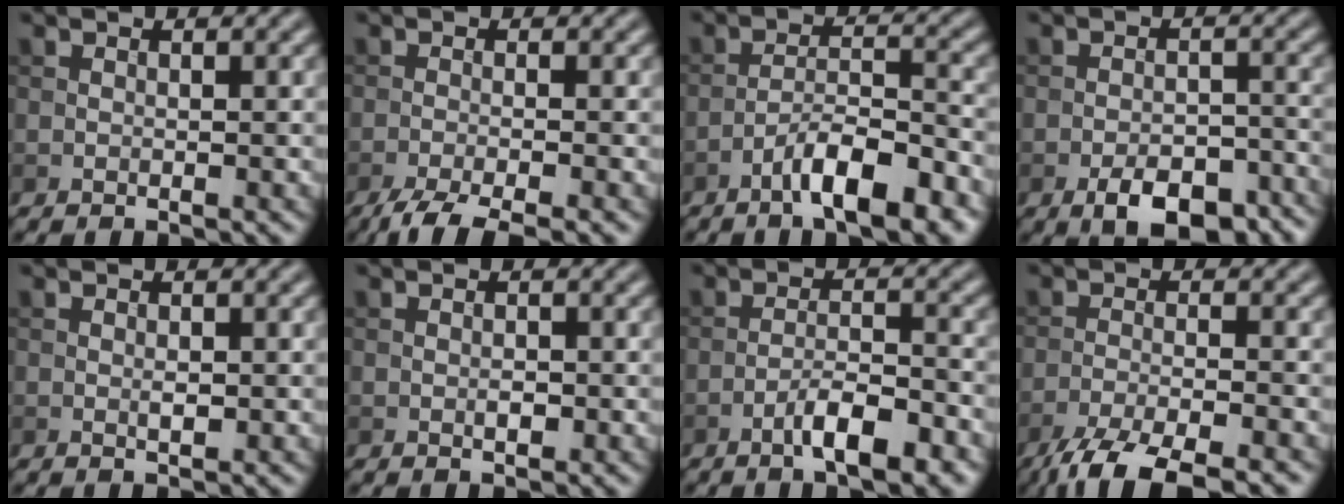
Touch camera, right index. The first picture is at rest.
{"total": 4.5, "force": [-3.2, 0.8, 3.0], "torque": [-0.047, -0.003, -0.065]}
{"total": 6.3, "force": [-4.0, 1.4, 4.6], "torque": [-0.074, 0.010, -0.067]}
{"total": 6.6, "force": [-4.2, 2.9, 4.2], "torque": [-0.059, -0.003, -0.061]}
{"total": 0.7, "force": [0.0, 0.3, 0.7], "torque": [-0.013, -0.003, 0.000]}
{"total": 0.8, "force": [-0.2, 0.4, 0.7], "torque": [-0.010, 0.001, -0.002]}
{"total": 4.6, "force": [-2.8, 1.0, 3.6], "torque": [-0.064, 0.008, -0.048]}
{"total": 7.0, "force": [-5.5, 1.4, 4.1], "torque": [-0.068, -0.010, -0.104]}